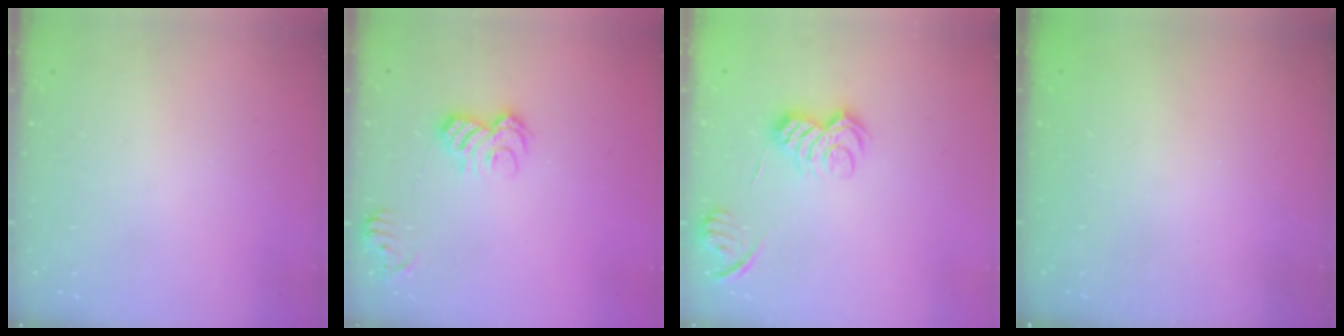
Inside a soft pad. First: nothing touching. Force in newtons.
{"total": 8.6, "press": 8.6, "slide": 0.0}
{"total": 9.7, "press": 9.7, "slide": 0.4}
{"total": 2.4, "press": 2.3, "slide": 0.8}